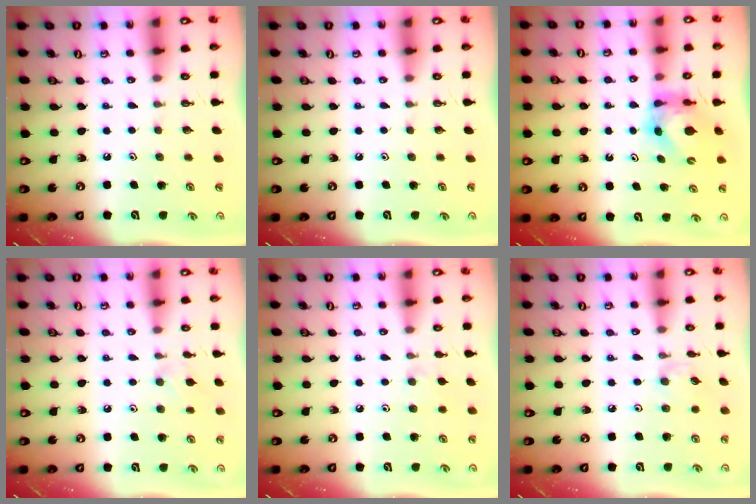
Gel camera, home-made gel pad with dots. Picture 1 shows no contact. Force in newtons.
{"total": 0.0}
{"total": 5.6, "press": 5.6, "slide": 0.7}
{"total": 6.7, "press": 6.7, "slide": 0.8}
{"total": 3.5, "press": 3.5, "slide": 0.5}
{"total": 1.7, "press": 1.7, "slide": 0.4}